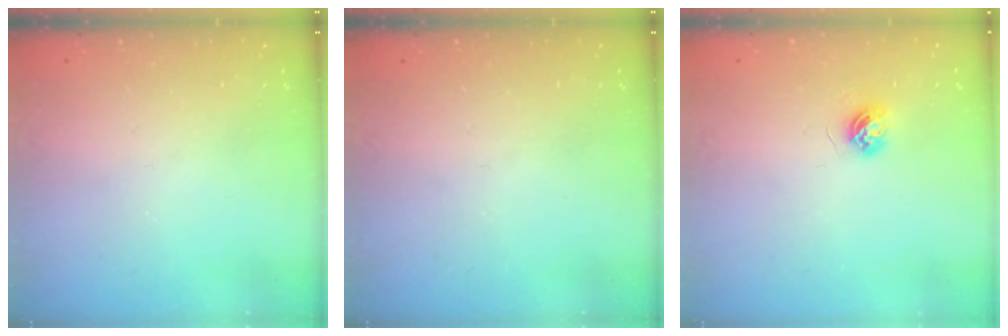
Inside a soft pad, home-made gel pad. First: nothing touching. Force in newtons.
{"total": 0.0}
{"total": 4.2, "press": 4.2, "slide": 0.4}